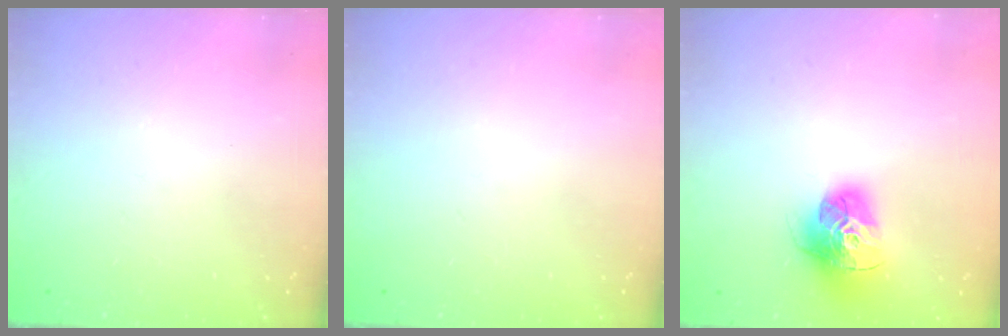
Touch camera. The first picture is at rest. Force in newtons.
{"total": 0.0}
{"total": 16.0, "press": 16.0, "slide": 1.5}